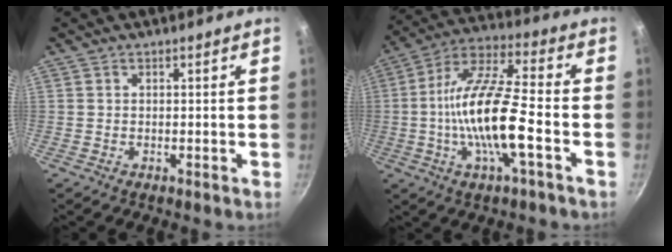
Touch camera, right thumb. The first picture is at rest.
{"total": 16.5, "force": [-3.5, 4.2, 15.6], "torque": [-0.295, 0.034, -0.077]}